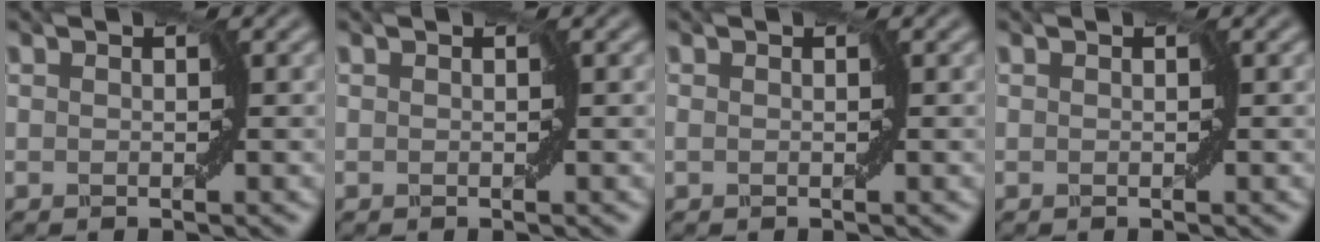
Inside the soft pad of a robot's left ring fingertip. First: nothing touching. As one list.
[{"total": 0.0}, {"total": 0.0}, {"total": 0.0}]